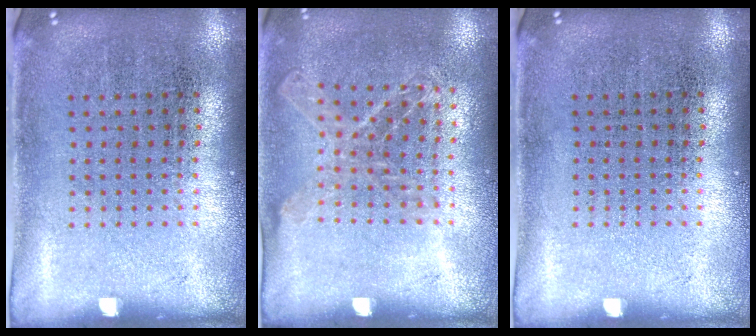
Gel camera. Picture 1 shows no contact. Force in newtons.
{"total": 1.1, "press": 1.1, "slide": 0.3}
{"total": 0.0}